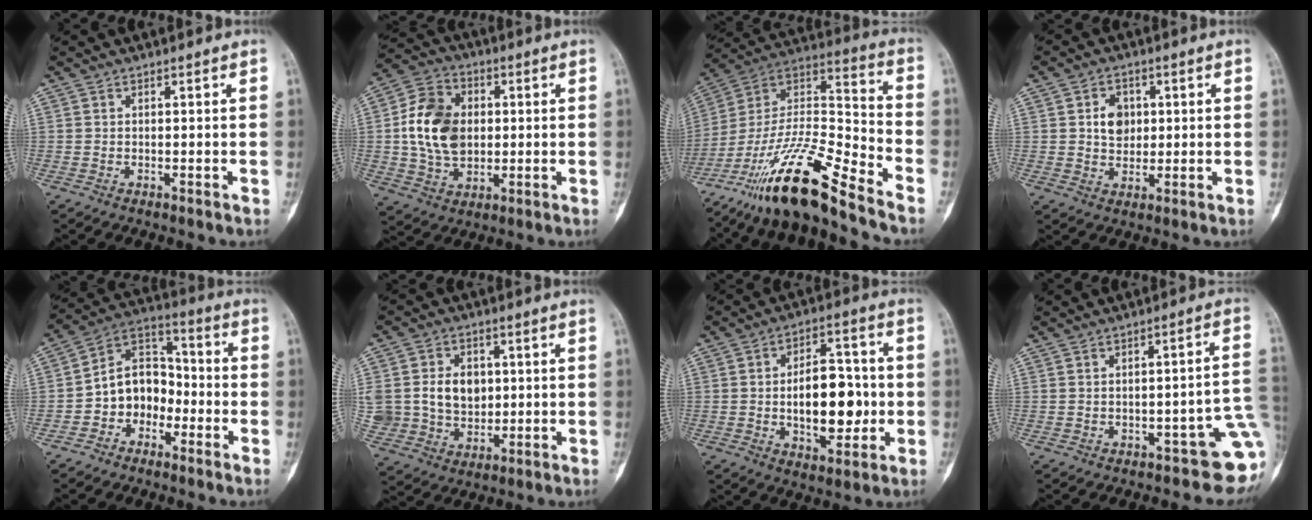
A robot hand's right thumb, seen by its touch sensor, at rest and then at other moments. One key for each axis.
{"total": 14.1, "fx": 0.9, "fy": 10.4, "fz": 9.5, "tx": -0.152, "ty": 0.009, "tz": 0.017}
{"total": 21.3, "fx": -15.8, "fy": 3.6, "fz": 13.9, "tx": -0.281, "ty": 0.073, "tz": -0.291}
{"total": 5.8, "fx": 1.1, "fy": 4.6, "fz": 3.4, "tx": -0.031, "ty": -0.004, "tz": 0.018}
{"total": 10.9, "fx": -3.2, "fy": 8.4, "fz": 6.0, "tx": -0.067, "ty": 0.053, "tz": -0.070}
{"total": 14.2, "fx": 1.8, "fy": 11.4, "fz": 8.2, "tx": -0.140, "ty": 0.004, "tz": 0.052}
{"total": 14.4, "fx": -1.1, "fy": 8.0, "fz": 11.9, "tx": -0.148, "ty": 0.018, "tz": -0.011}
{"total": 9.5, "fx": -3.1, "fy": 3.8, "fz": 8.1, "tx": -0.064, "ty": 0.026, "tz": -0.035}